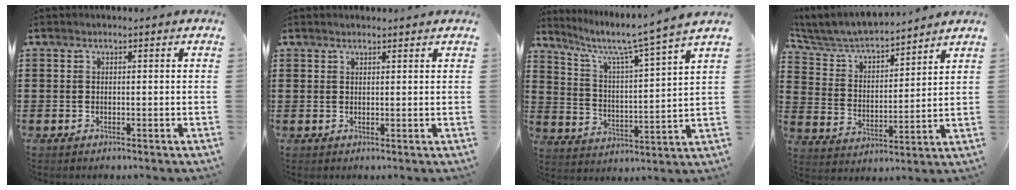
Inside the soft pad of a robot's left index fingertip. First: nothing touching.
{"total": 0.9, "force": [0.9, 0.0, 0.2], "torque": [-0.004, 0.000, 0.017]}
{"total": 5.8, "force": [4.8, -0.5, 3.3], "torque": [-0.087, -0.042, 0.069]}
{"total": 5.9, "force": [5.5, 1.0, 1.7], "torque": [-0.062, -0.037, 0.090]}